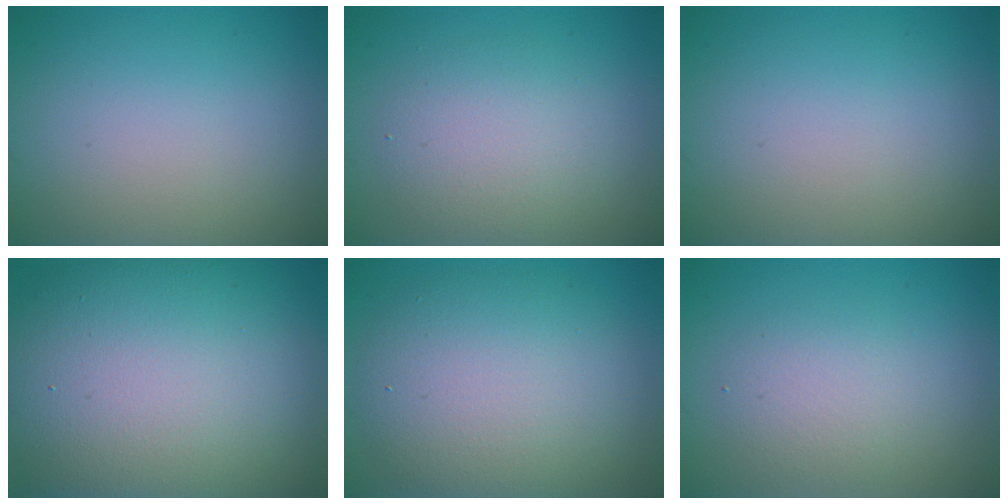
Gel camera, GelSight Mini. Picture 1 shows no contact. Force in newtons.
{"total": 3.7, "press": 3.7, "slide": 0.0}
{"total": 0.0}
{"total": 15.7, "press": 15.7, "slide": 0.9}
{"total": 8.2, "press": 8.2, "slide": 0.5}
{"total": 2.7, "press": 2.7, "slide": 0.1}